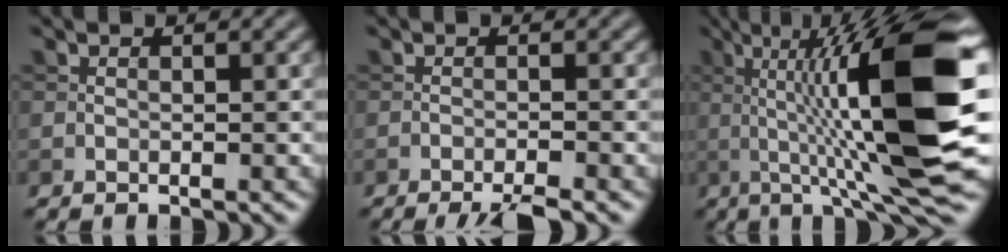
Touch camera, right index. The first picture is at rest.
{"total": 3.1, "force": [-2.3, 0.3, 2.0], "torque": [-0.027, 0.002, -0.044]}
{"total": 15.0, "force": [1.5, 3.0, 14.6], "torque": [-0.216, 0.012, 0.021]}